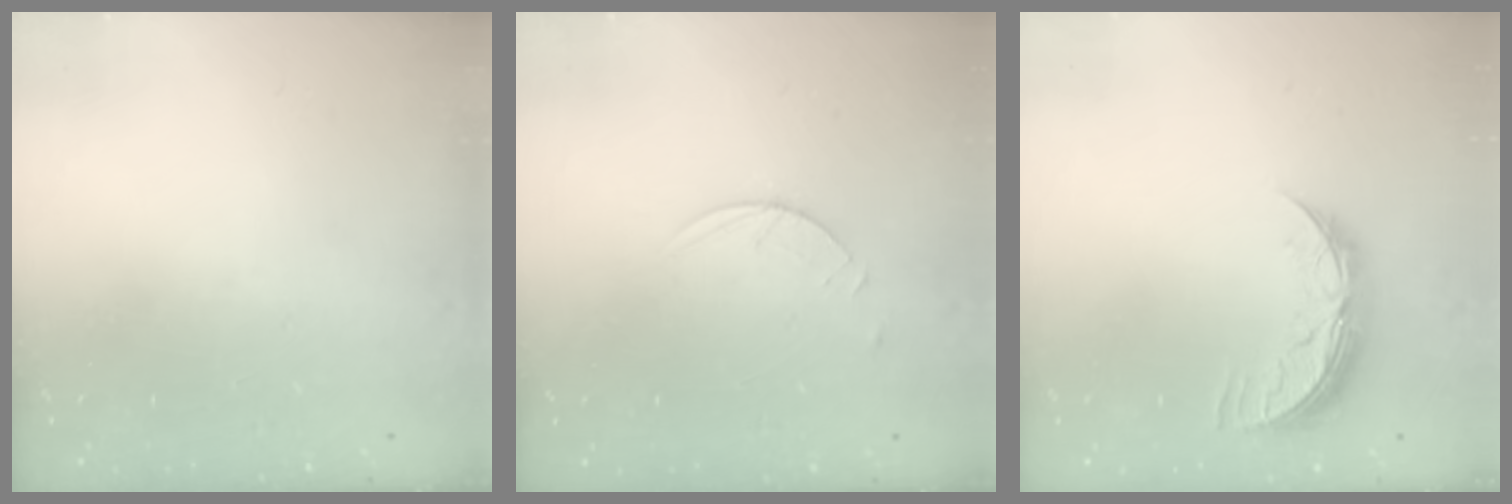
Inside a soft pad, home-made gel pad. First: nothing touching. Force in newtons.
{"total": 3.5, "press": 3.5, "slide": 0.4}
{"total": 9.0, "press": 9.0, "slide": 0.5}